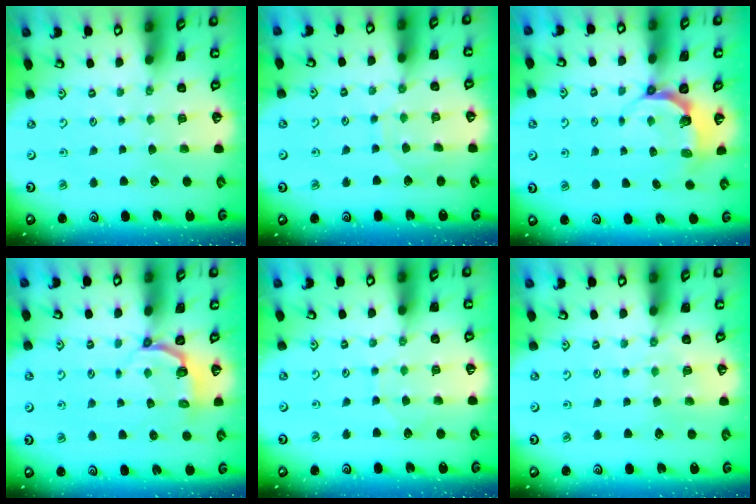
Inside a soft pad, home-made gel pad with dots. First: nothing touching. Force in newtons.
{"total": 6.3, "press": 6.3, "slide": 0.3}
{"total": 5.9, "press": 4.8, "slide": 3.4}
{"total": 3.6, "press": 2.6, "slide": 2.5}
{"total": 5.4, "press": 5.4, "slide": 0.6}
{"total": 2.5, "press": 2.5, "slide": 0.4}